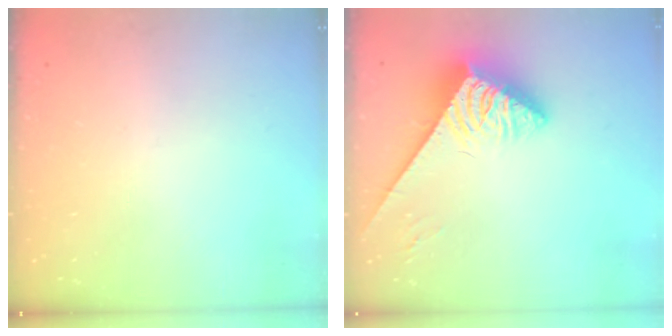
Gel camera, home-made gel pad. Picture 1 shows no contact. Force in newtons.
{"total": 3.9, "press": 3.8, "slide": 0.8}